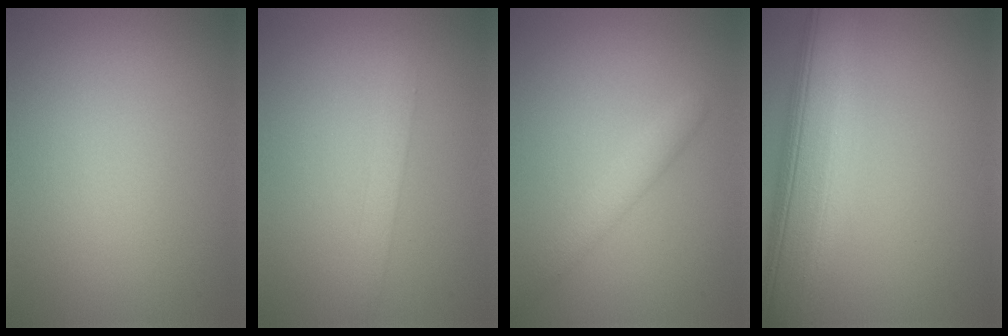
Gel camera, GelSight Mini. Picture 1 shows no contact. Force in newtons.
{"total": 1.5, "press": 1.5, "slide": 0.0}
{"total": 2.4, "press": 2.4, "slide": 0.2}
{"total": 10.4, "press": 10.4, "slide": 0.6}